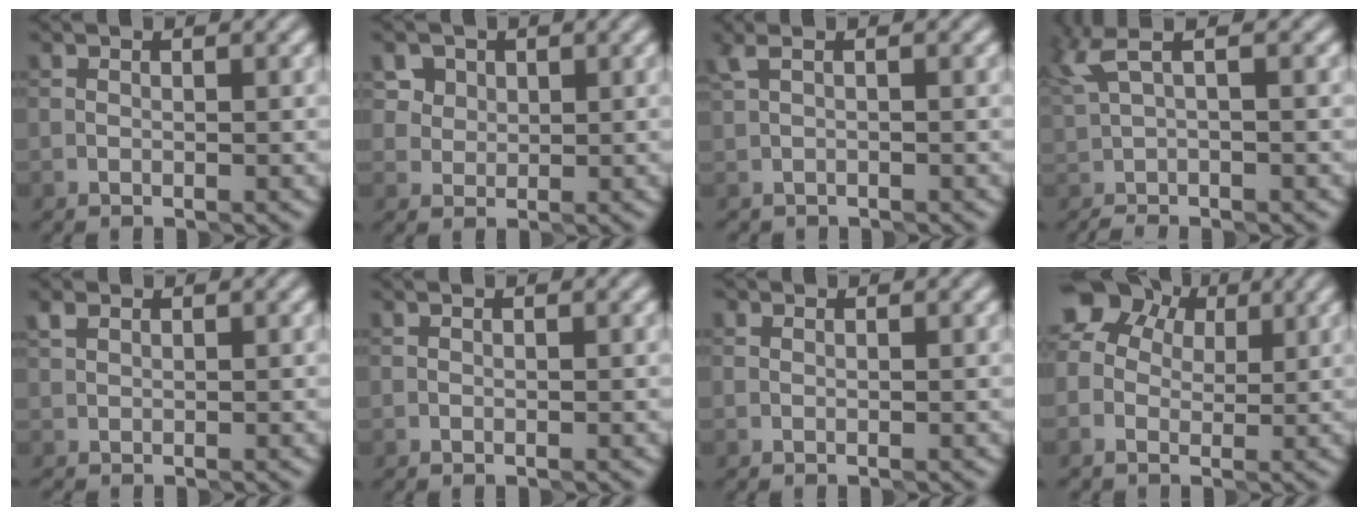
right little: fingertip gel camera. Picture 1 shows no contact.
{"total": 5.9, "force": [3.3, 4.3, 2.2], "torque": [-0.037, 0.012, 0.052]}
{"total": 0.7, "force": [0.1, 0.4, 0.5], "torque": [-0.013, 0.002, 0.005]}
{"total": 2.9, "force": [0.5, 0.7, 2.8], "torque": [-0.054, 0.001, 0.010]}
{"total": 0.8, "force": [0.6, 0.5, 0.2], "torque": [0.002, 0.008, 0.012]}
{"total": 0.0}
{"total": 0.0}
{"total": 7.2, "force": [2.6, 5.7, 3.5], "torque": [-0.062, 0.033, 0.026]}